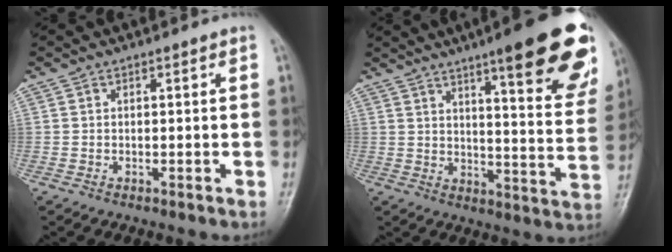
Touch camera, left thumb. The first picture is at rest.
{"total": 23.0, "force": [13.6, 4.8, 17.9], "torque": [-0.201, -0.056, 0.176]}